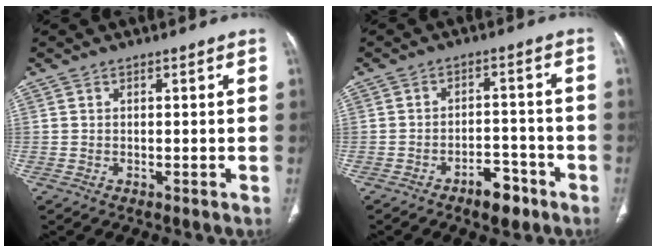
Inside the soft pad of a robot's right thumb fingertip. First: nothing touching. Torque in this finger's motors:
{"motor_torque": [1.03, 0.43, 0.72, -0.61, 0.01]}